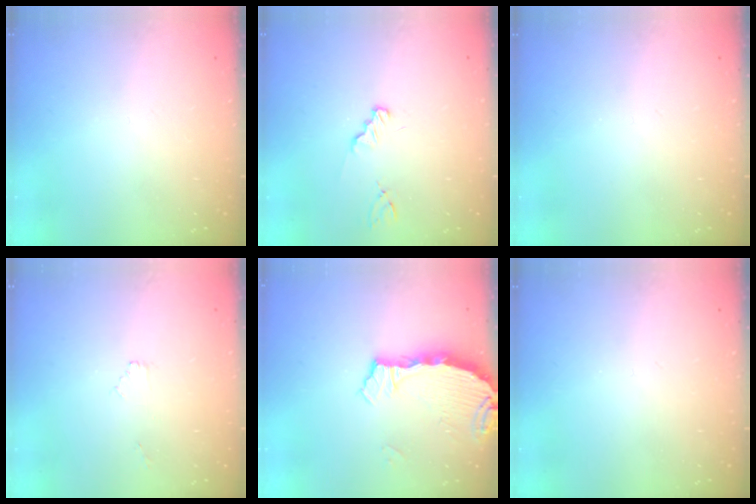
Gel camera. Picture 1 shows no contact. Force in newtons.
{"total": 1.2, "press": 1.2, "slide": 0.1}
{"total": 0.0}
{"total": 0.5, "press": 0.5, "slide": 0.2}
{"total": 3.8, "press": 3.8, "slide": 0.4}
{"total": 0.0}